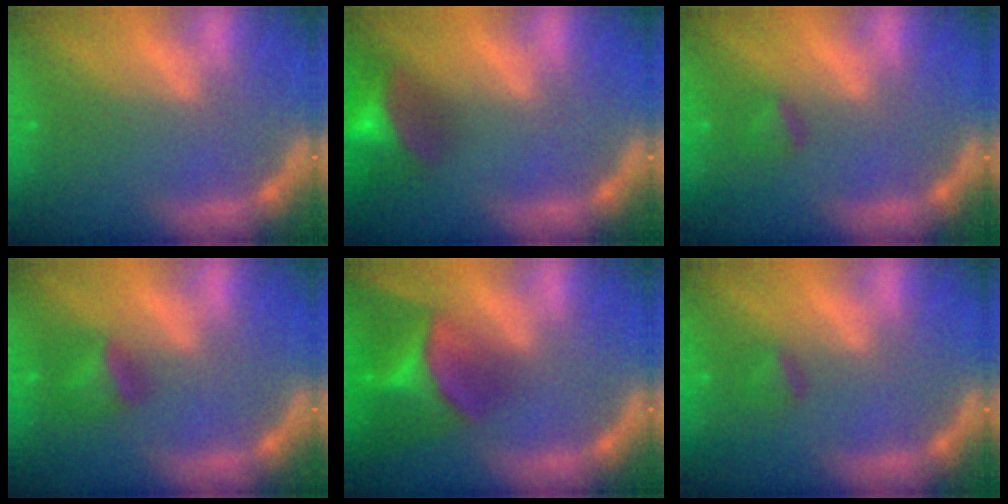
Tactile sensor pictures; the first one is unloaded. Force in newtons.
{"total": 8.0}
{"total": 1.4}
{"total": 2.9}
{"total": 9.4}
{"total": 1.4}